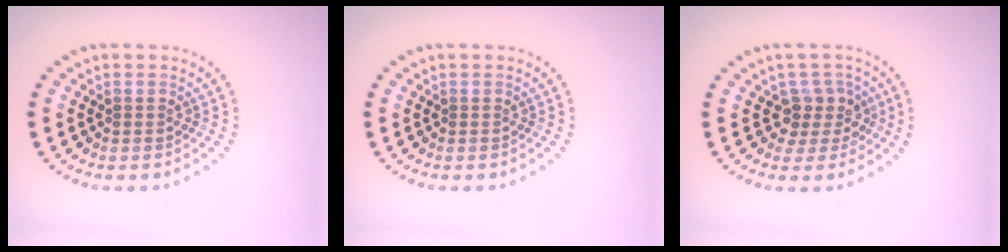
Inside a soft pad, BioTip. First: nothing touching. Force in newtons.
{"total": 0.0}
{"total": 2.7, "press": 2.2, "slide": 1.6}